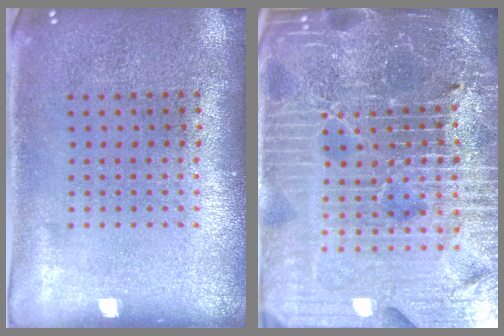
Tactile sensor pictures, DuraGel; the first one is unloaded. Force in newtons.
{"total": 7.2, "press": 6.2, "slide": 3.7}